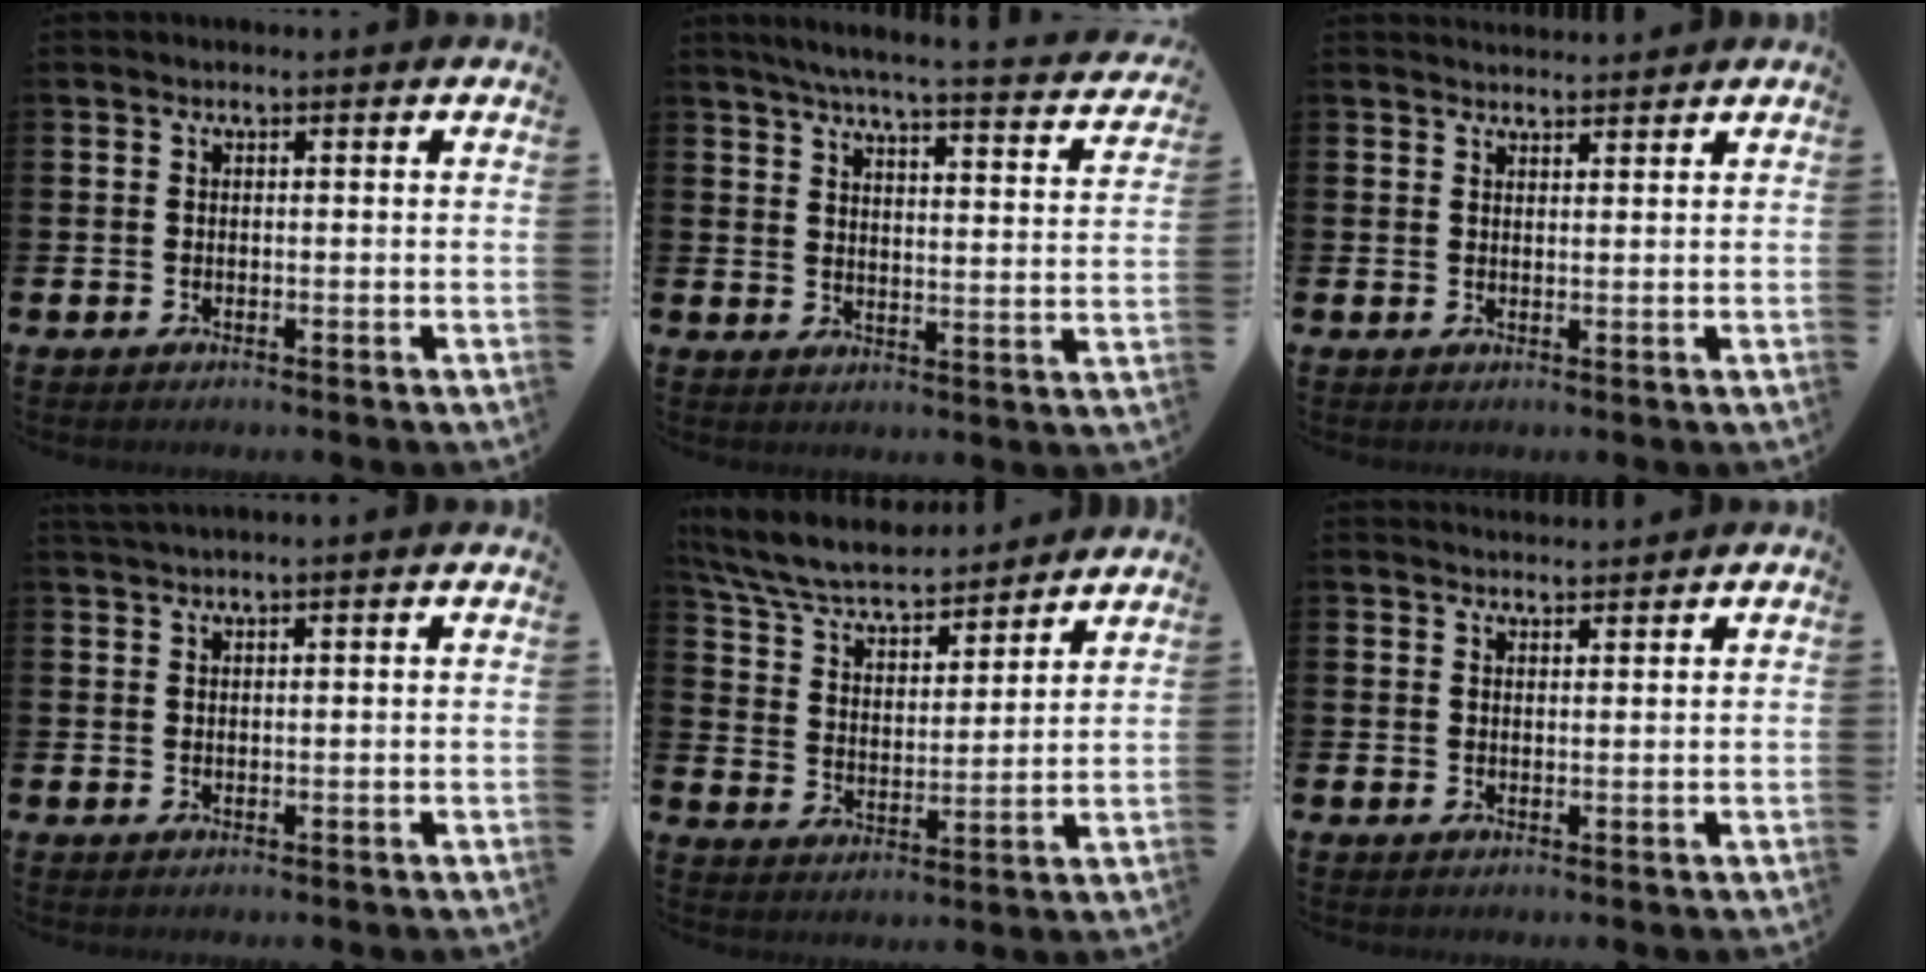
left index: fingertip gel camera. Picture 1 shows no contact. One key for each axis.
{"total": 5.3, "fx": 4.8, "fy": 0.0, "fz": 2.1, "tx": -0.056, "ty": -0.041, "tz": 0.077}
{"total": 2.4, "fx": 2.4, "fy": 0.3, "fz": -0.1, "tx": 0.006, "ty": -0.015, "tz": 0.042}
{"total": 1.2, "fx": 1.0, "fy": -0.2, "fz": 0.6, "tx": -0.016, "ty": 0.003, "tz": 0.021}
{"total": 7.6, "fx": 6.9, "fy": 1.8, "fz": 2.4, "tx": -0.086, "ty": -0.048, "tz": 0.120}
{"total": 1.9, "fx": 1.8, "fy": 0.2, "fz": 0.0, "tx": -0.002, "ty": -0.008, "tz": 0.033}